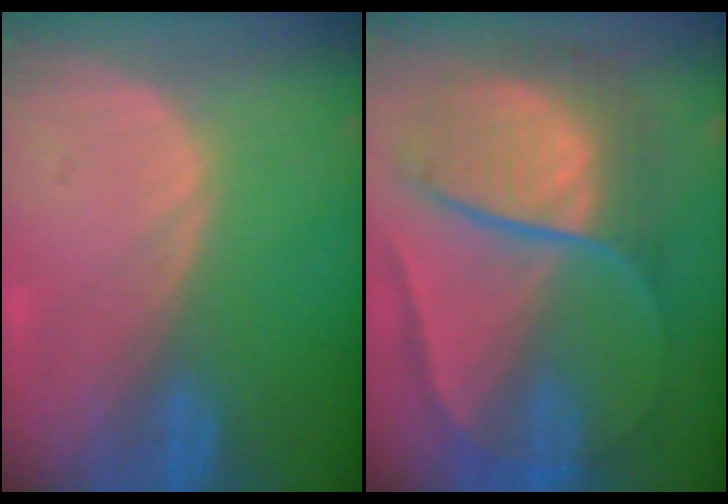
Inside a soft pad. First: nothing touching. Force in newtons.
{"total": 10.7, "press": 10.7, "slide": 1.1}